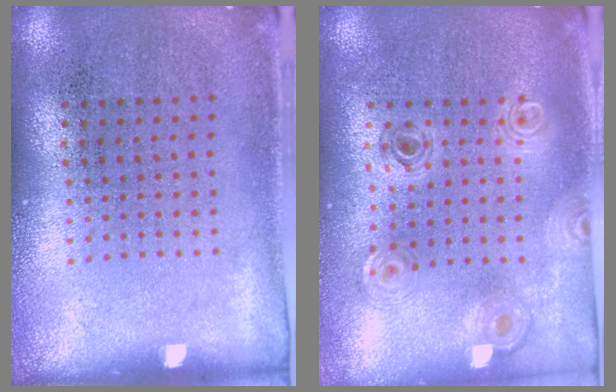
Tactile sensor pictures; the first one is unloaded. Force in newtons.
{"total": 0.8, "press": 0.8, "slide": 0.1}